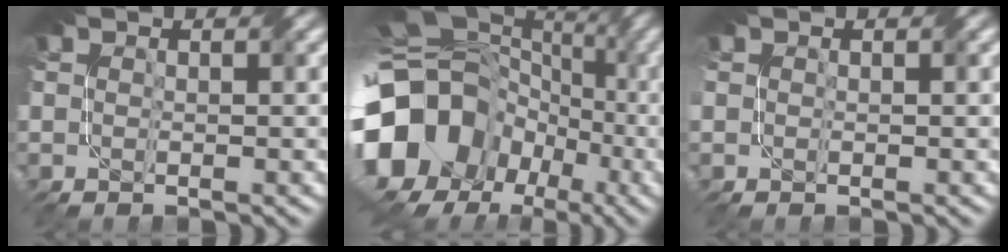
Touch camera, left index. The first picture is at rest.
{"total": 18.0, "force": [-3.8, 15.4, 8.6], "torque": [-0.200, 0.007, -0.081]}
{"total": 0.0}